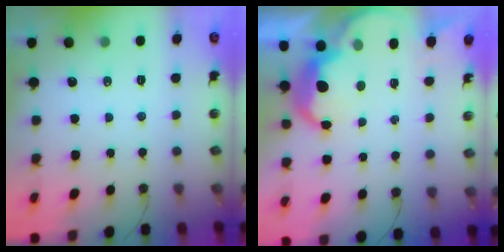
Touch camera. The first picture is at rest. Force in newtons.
{"total": 6.7, "press": 6.6, "slide": 0.9}